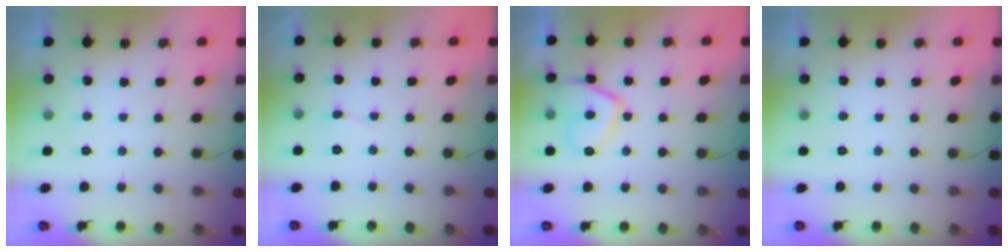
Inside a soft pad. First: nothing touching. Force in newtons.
{"total": 2.5, "press": 2.5, "slide": 0.1}
{"total": 9.1, "press": 8.9, "slide": 1.5}
{"total": 0.0}